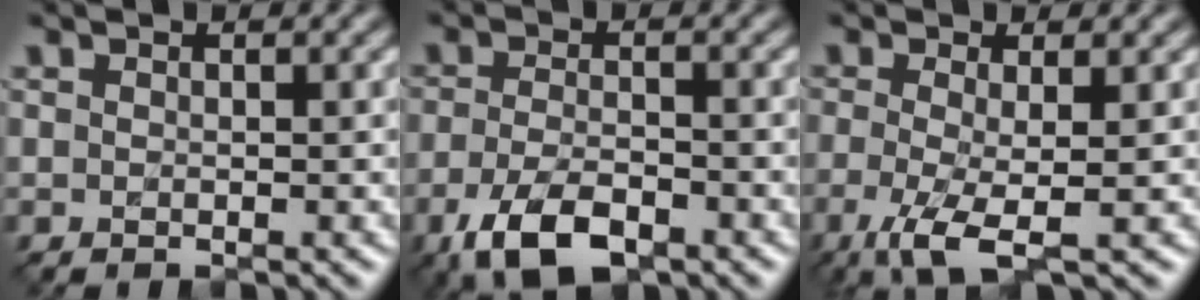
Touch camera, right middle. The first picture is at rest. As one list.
[{"total": 5.1, "force": [-3.4, 2.1, 3.2], "torque": [-0.078, 0.001, -0.069]}, {"total": 4.2, "force": [-1.6, 0.9, 3.7], "torque": [-0.091, -0.005, -0.037]}]